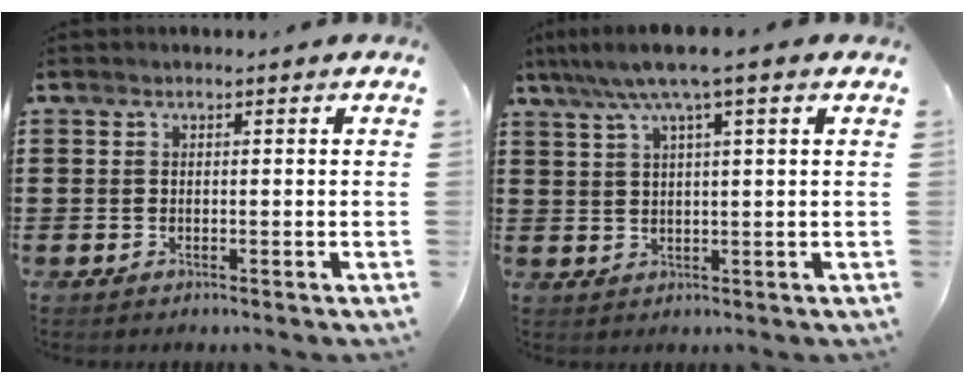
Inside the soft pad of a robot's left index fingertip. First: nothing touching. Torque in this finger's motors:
{"motor_torque": [2.14, 0.00, 0.80, 0.21]}